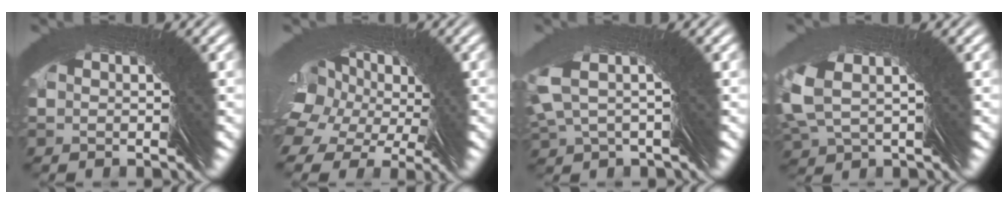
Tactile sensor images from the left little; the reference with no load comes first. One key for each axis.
{"total": 6.9, "fx": 4.5, "fy": 3.5, "fz": 3.8, "tx": -0.044, "ty": 0.035, "tz": 0.049}
{"total": 3.6, "fx": 3.4, "fy": -1.3, "fz": 0.2, "tx": -0.009, "ty": 0.033, "tz": 0.042}
{"total": 1.5, "fx": 1.4, "fy": -0.2, "fz": 0.5, "tx": -0.030, "ty": 0.007, "tz": 0.019}